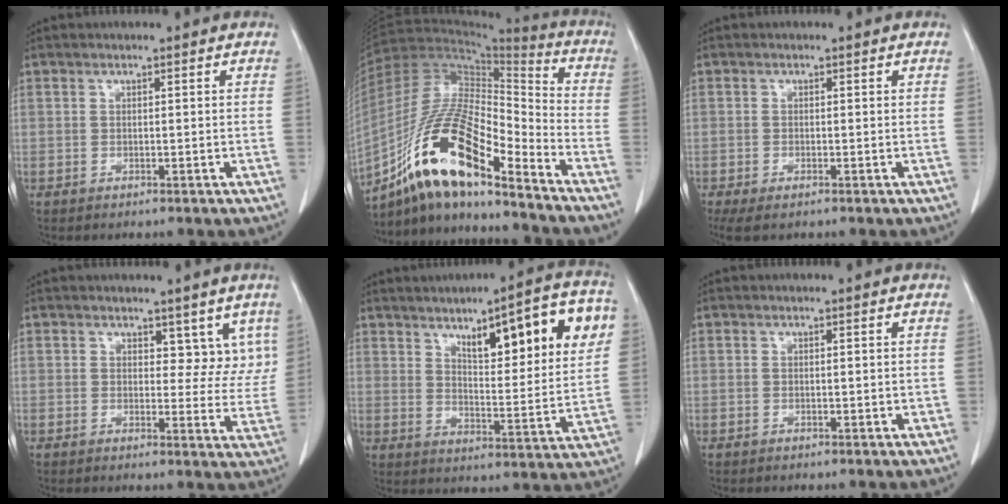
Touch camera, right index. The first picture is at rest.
{"total": 18.7, "force": [-12.3, 3.7, 13.6], "torque": [-0.263, 0.007, -0.221]}
{"total": 3.4, "force": [-2.2, 1.1, 2.4], "torque": [-0.043, -0.008, -0.034]}
{"total": 5.7, "force": [3.5, 3.4, 2.9], "torque": [-0.010, -0.005, 0.038]}
{"total": 17.3, "force": [7.5, 3.8, 15.1], "torque": [-0.198, 0.012, 0.107]}
{"total": 0.7, "force": [-0.2, 0.3, 0.7], "torque": [-0.011, 0.000, -0.002]}